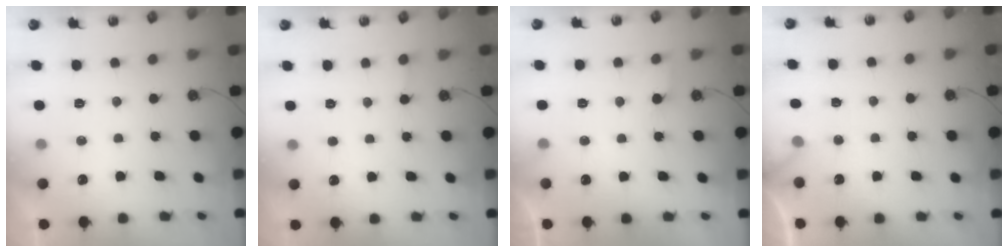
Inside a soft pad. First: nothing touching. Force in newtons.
{"total": 1.7, "press": 1.7, "slide": 0.3}
{"total": 5.6, "press": 5.6, "slide": 0.4}
{"total": 5.9, "press": 5.9, "slide": 0.3}